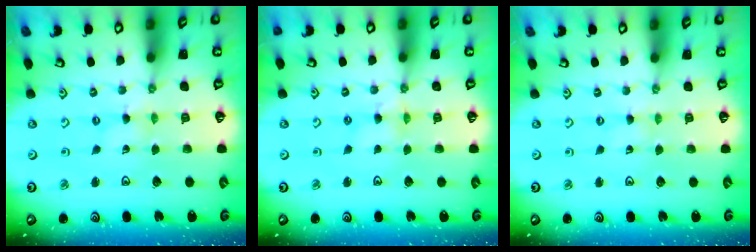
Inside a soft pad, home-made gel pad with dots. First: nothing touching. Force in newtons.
{"total": 2.5, "press": 2.5, "slide": 0.2}
{"total": 0.0}